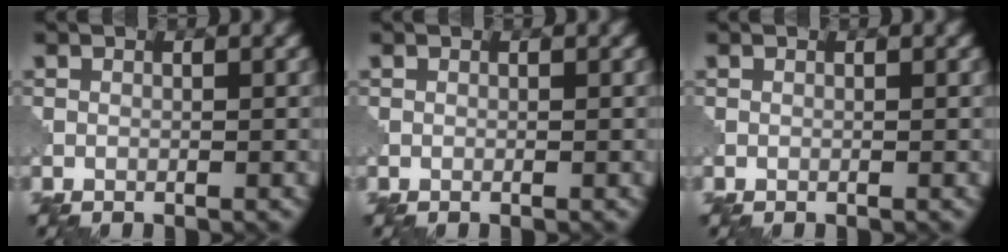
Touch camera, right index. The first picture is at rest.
{"total": 0.0}
{"total": 0.0}